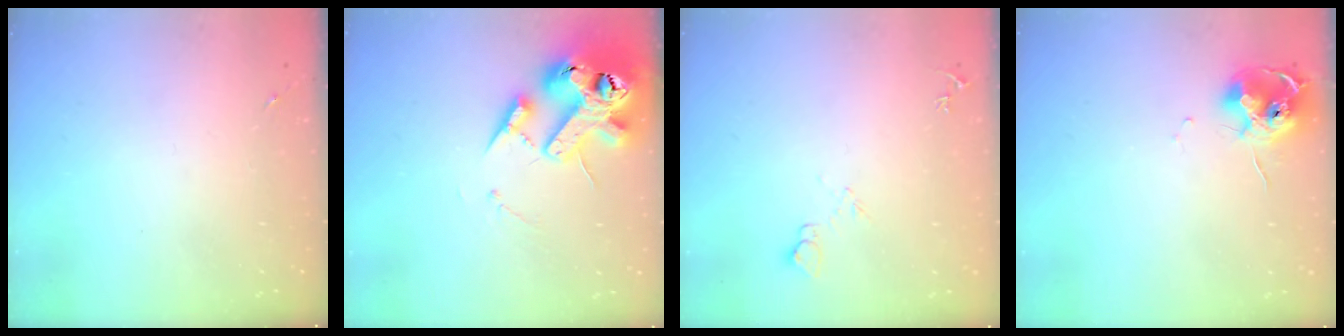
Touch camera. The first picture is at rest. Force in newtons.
{"total": 18.8, "press": 18.6, "slide": 2.9}
{"total": 6.7, "press": 6.7, "slide": 0.8}
{"total": 11.9, "press": 11.8, "slide": 1.2}